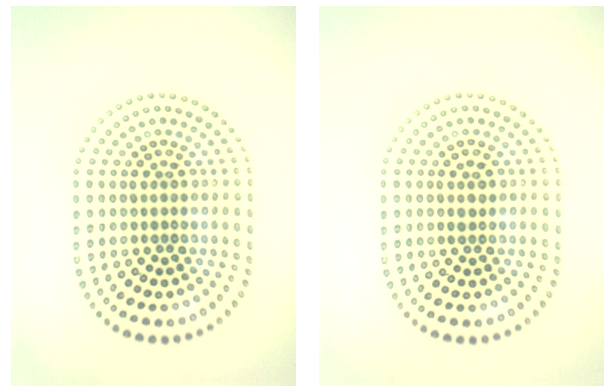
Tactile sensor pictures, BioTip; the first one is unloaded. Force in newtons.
{"total": 1.0, "press": 1.0, "slide": 0.1}